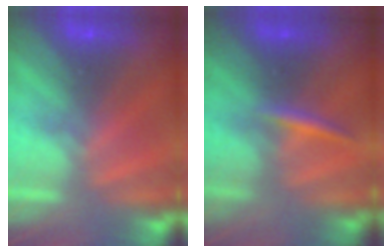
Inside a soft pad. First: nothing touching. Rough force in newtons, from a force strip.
{"total": 2.4}